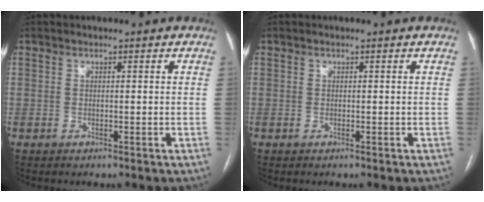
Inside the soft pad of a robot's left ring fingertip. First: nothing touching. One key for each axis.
{"total": 0.0}